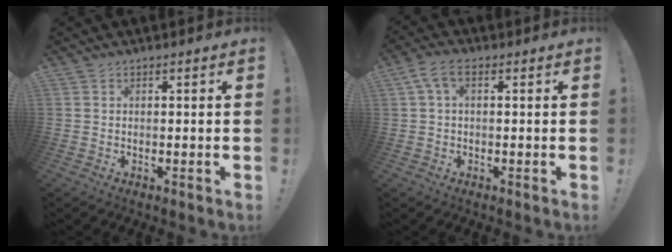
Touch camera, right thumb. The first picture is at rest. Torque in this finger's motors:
{"motor_torque": [-0.49, 0.23, 0.34, -0.22, 0.21]}